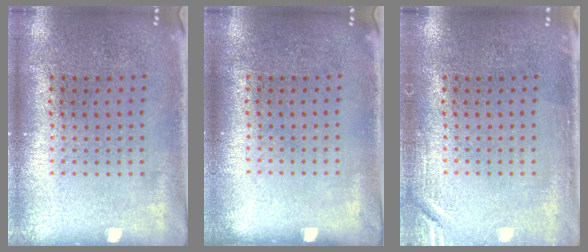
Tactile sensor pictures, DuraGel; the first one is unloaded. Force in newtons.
{"total": 0.0}
{"total": 1.7, "press": 1.7, "slide": 0.2}